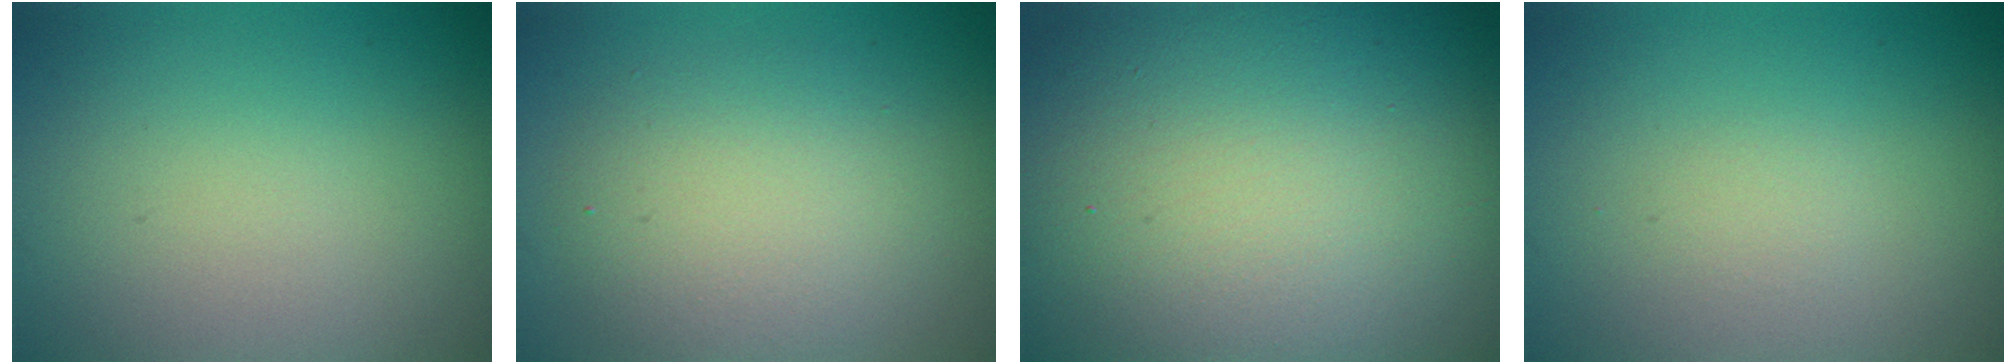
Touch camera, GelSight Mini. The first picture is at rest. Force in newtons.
{"total": 4.7, "press": 4.6, "slide": 0.5}
{"total": 21.1, "press": 21.1, "slide": 0.8}
{"total": 0.0}